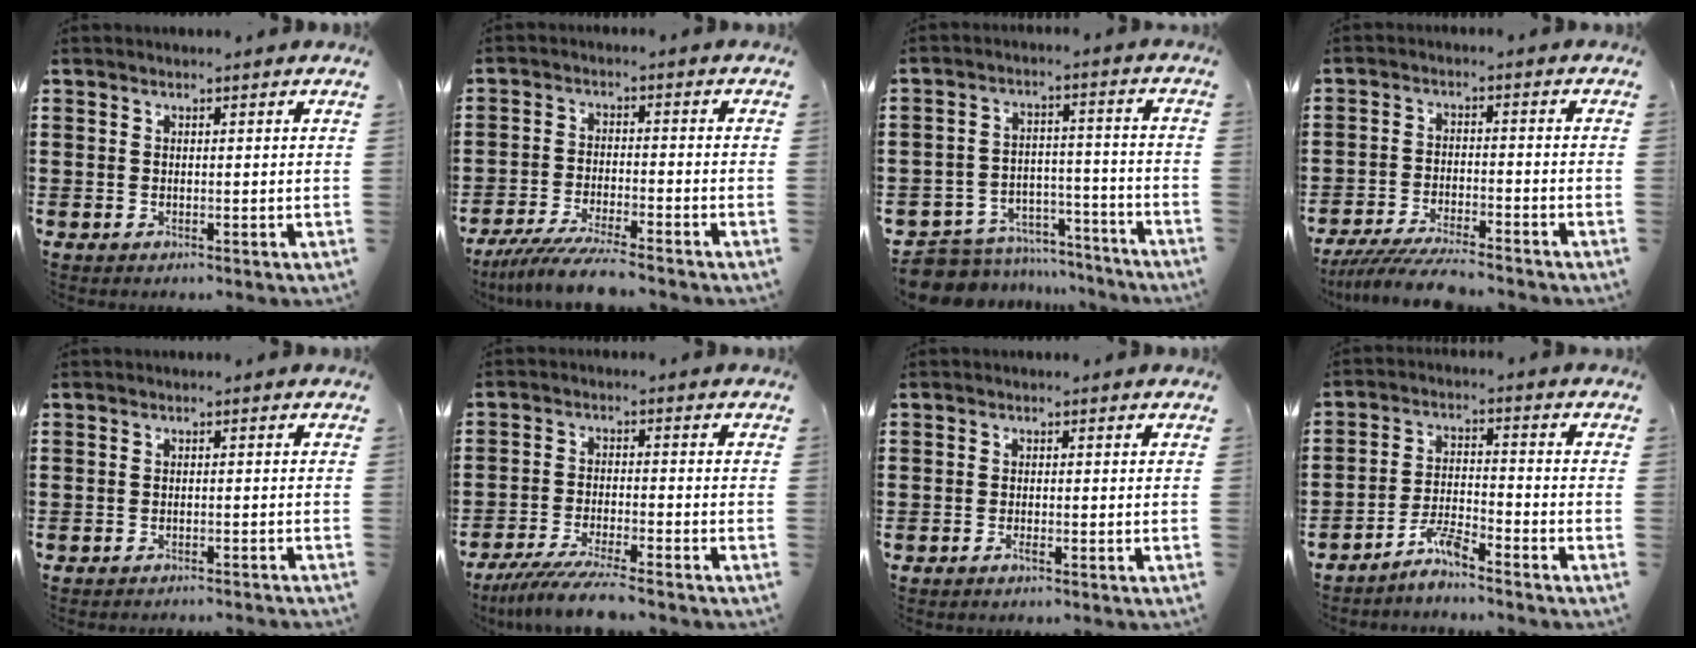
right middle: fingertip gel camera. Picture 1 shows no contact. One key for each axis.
{"total": 6.1, "fx": -5.4, "fy": -0.2, "fz": 2.8, "tx": -0.062, "ty": -0.018, "tz": -0.104}
{"total": 7.2, "fx": -7.0, "fy": 1.7, "fz": 0.5, "tx": -0.015, "ty": 0.019, "tz": -0.140}
{"total": 5.7, "fx": -5.3, "fy": 0.3, "fz": 2.0, "tx": -0.051, "ty": -0.012, "tz": -0.107}
{"total": 1.0, "fx": -1.0, "fy": -0.1, "fz": 0.1, "tx": -0.004, "ty": 0.001, "tz": -0.020}
{"total": 6.1, "fx": -5.4, "fy": -0.2, "fz": 2.7, "tx": -0.061, "ty": -0.018, "tz": -0.105}
{"total": 0.8, "fx": -0.5, "fy": 0.1, "fz": 0.6, "tx": -0.012, "ty": -0.003, "tz": -0.009}
{"total": 4.8, "fx": -4.4, "fy": 0.3, "fz": 2.1, "tx": -0.052, "ty": 0.001, "tz": -0.090}